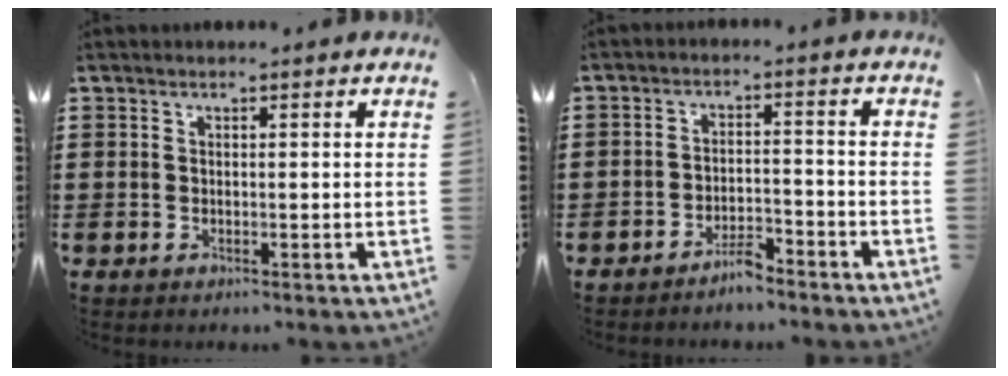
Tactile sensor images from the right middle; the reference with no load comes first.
{"total": 3.5, "force": [-3.4, 0.7, 0.7], "torque": [-0.015, 0.009, -0.070]}